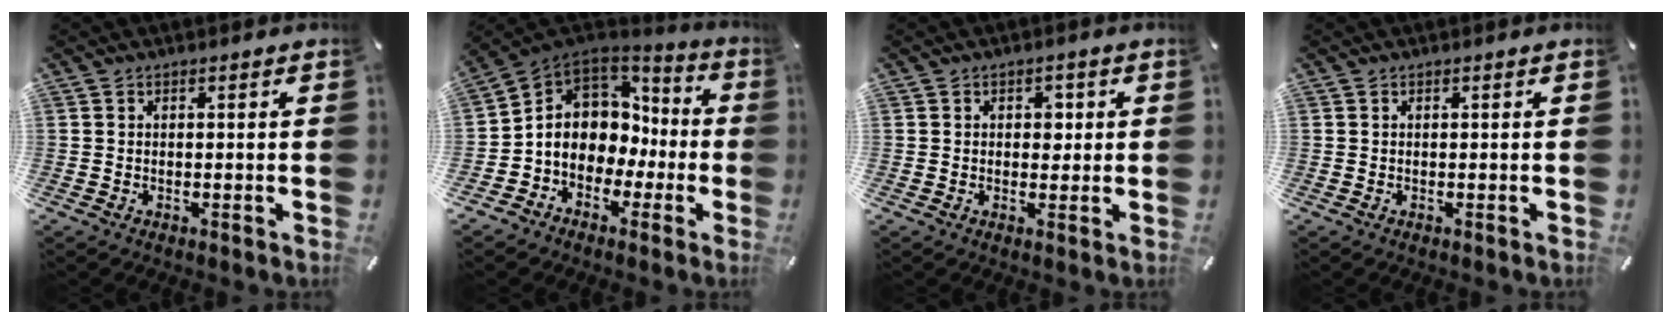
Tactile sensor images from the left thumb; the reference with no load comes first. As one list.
[{"total": 9.9, "force": [-1.3, 9.1, 3.9], "torque": [-0.089, -0.007, -0.023]}, {"total": 2.9, "force": [0.4, 2.3, 1.8], "torque": [-0.015, -0.002, -0.003]}, {"total": 0.0}]